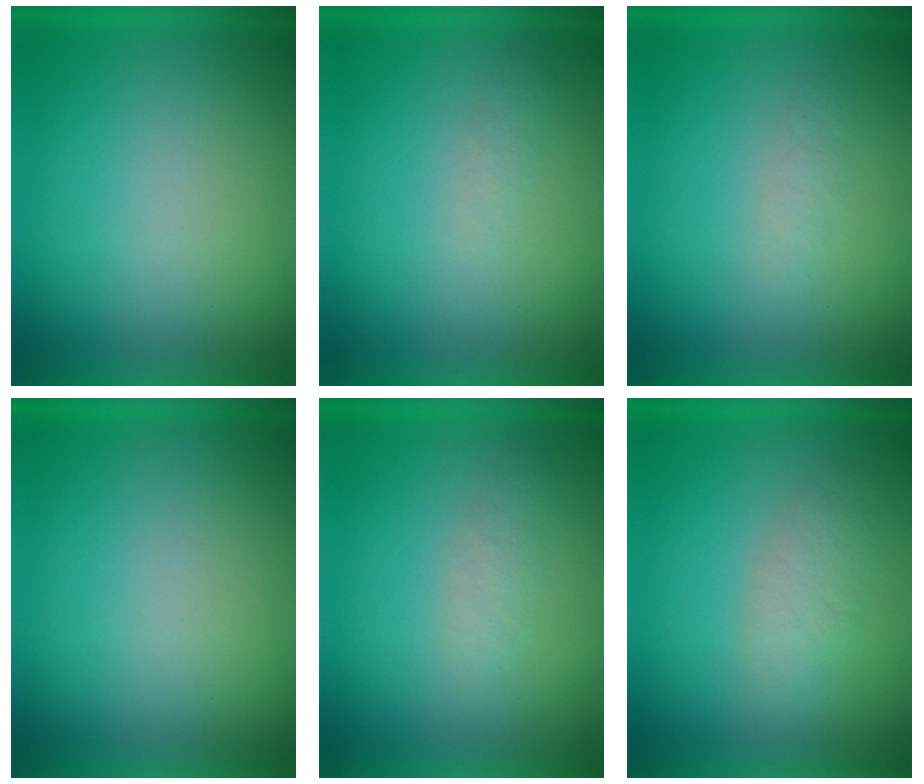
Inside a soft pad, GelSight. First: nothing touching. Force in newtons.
{"total": 1.2}
{"total": 1.3}
{"total": 0.0}
{"total": 1.9}
{"total": 2.7}